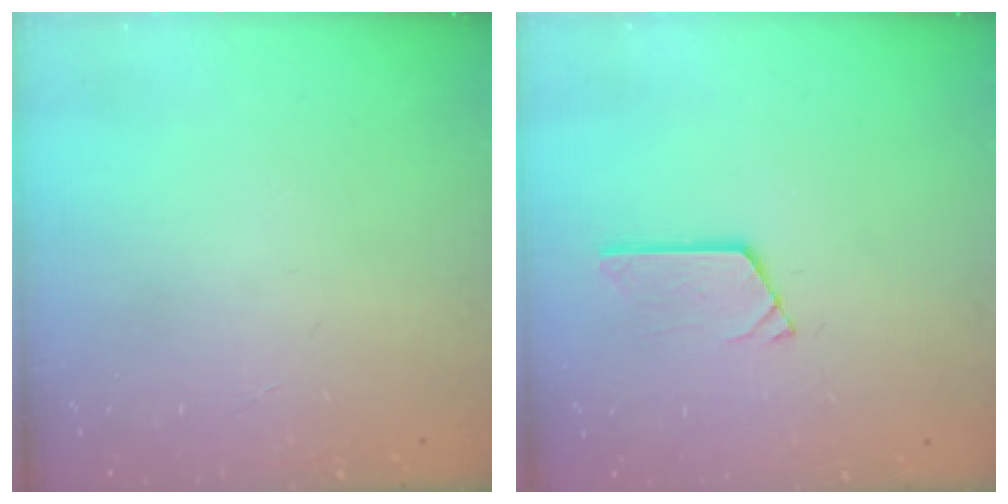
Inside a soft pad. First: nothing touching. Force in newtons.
{"total": 2.8, "press": 2.8, "slide": 0.2}